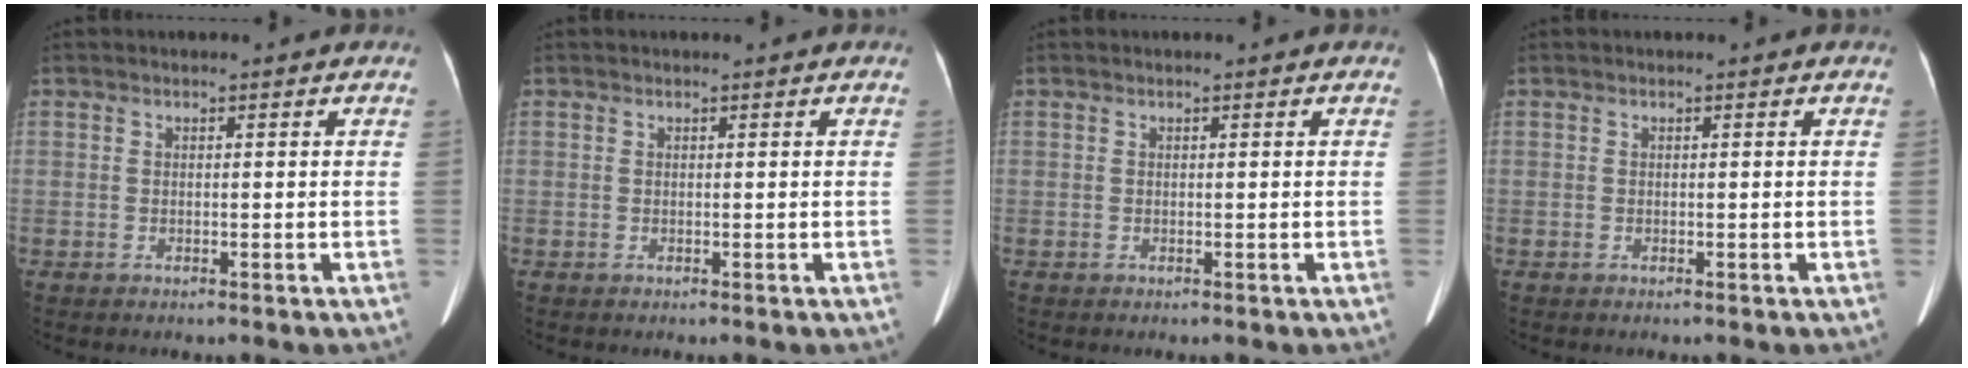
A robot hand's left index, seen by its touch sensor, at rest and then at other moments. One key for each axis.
{"total": 0.0}
{"total": 0.0}
{"total": 0.0}